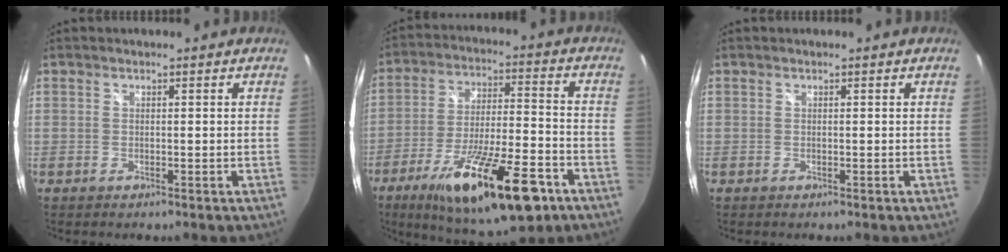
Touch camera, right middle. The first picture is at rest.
{"total": 22.0, "force": [-12.5, 5.9, 17.2], "torque": [-0.298, -0.040, -0.194]}
{"total": 0.0}